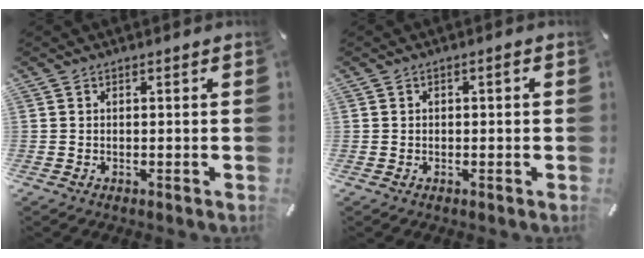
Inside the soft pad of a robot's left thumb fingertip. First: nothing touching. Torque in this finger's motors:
{"motor_torque": [-0.01, -0.23, 0.05, 0.14, 0.00]}